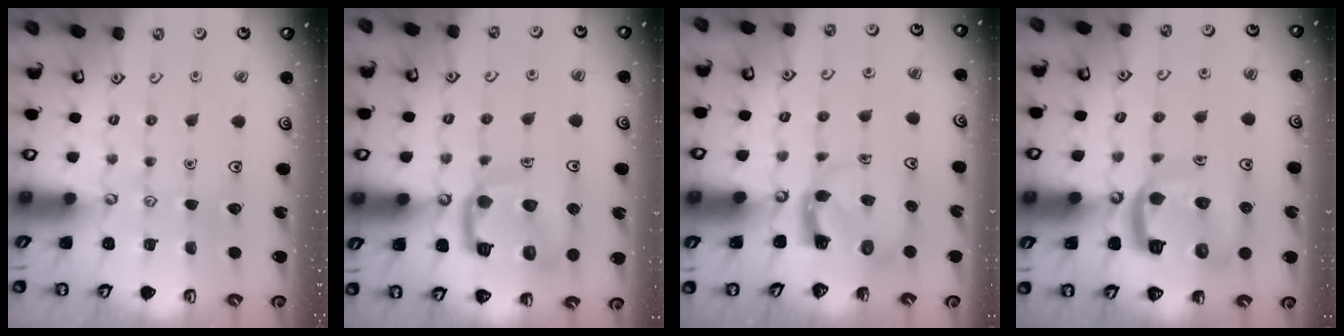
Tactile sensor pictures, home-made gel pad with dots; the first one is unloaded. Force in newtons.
{"total": 13.2, "press": 13.1, "slide": 1.4}
{"total": 3.7, "press": 3.7, "slide": 0.6}
{"total": 11.9, "press": 11.8, "slide": 1.2}